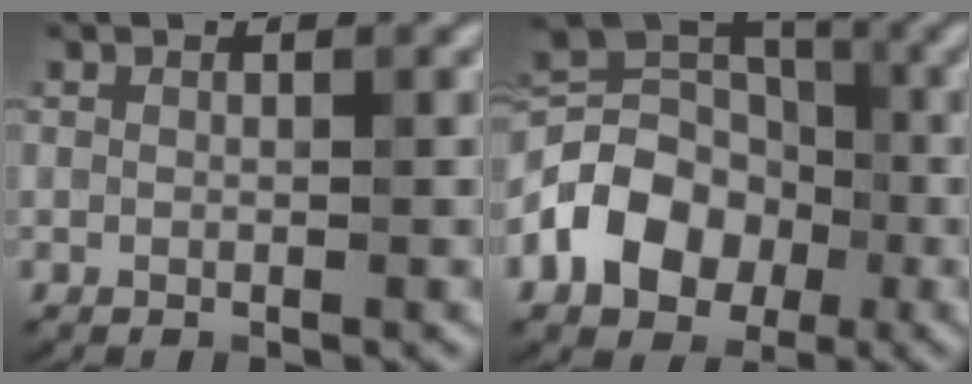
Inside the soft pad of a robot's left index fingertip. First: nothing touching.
{"total": 7.3, "force": [-2.6, 5.7, 3.9], "torque": [-0.058, 0.003, -0.060]}